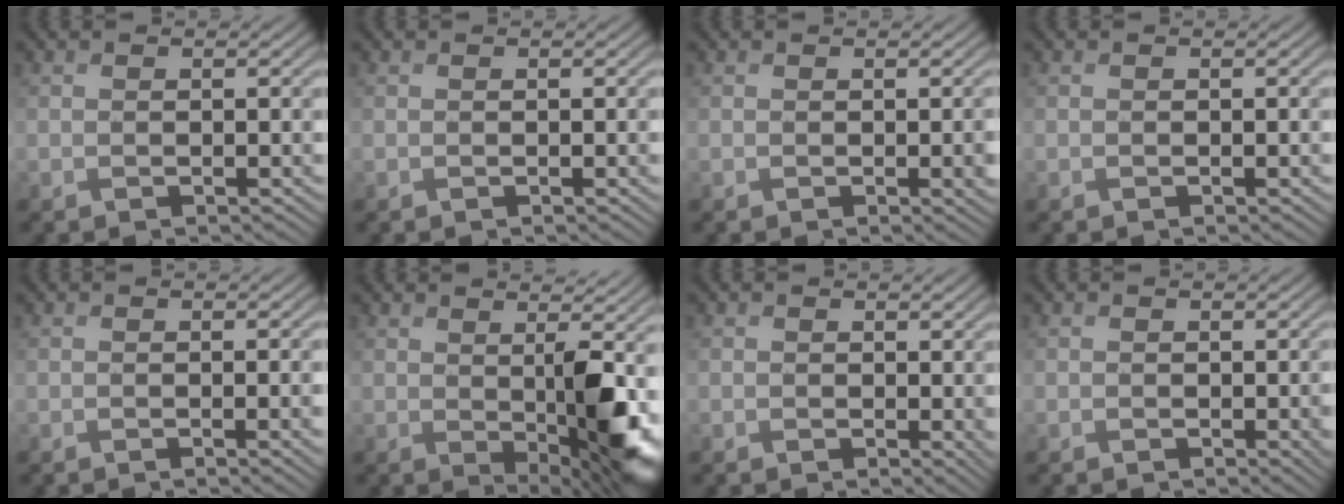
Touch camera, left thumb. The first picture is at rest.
{"total": 0.0}
{"total": 1.2, "force": [-0.2, 0.5, 1.1], "torque": [-0.013, -0.007, -0.002]}
{"total": 0.7, "force": [-0.5, 0.3, 0.3], "torque": [-0.004, -0.005, -0.013]}
{"total": 2.3, "force": [-0.2, 0.4, 2.2], "torque": [-0.033, 0.000, -0.005]}
{"total": 7.1, "force": [0.6, 2.6, 6.6], "torque": [-0.102, -0.011, 0.013]}
{"total": 1.3, "force": [0.4, 0.8, 0.9], "torque": [-0.012, -0.004, 0.009]}
{"total": 0.8, "force": [0.1, 0.5, 0.6], "torque": [-0.007, -0.004, 0.001]}